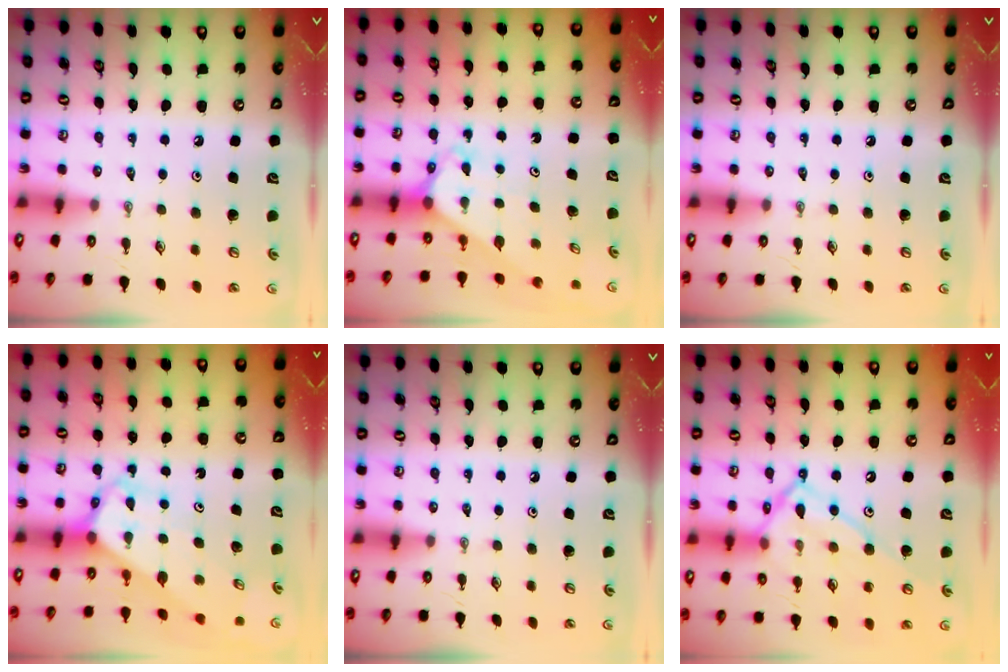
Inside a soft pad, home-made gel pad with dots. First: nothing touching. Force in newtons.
{"total": 2.6, "press": 2.6, "slide": 0.2}
{"total": 0.0}
{"total": 4.7, "press": 4.7, "slide": 0.4}
{"total": 0.0}
{"total": 16.4, "press": 16.4, "slide": 1.1}